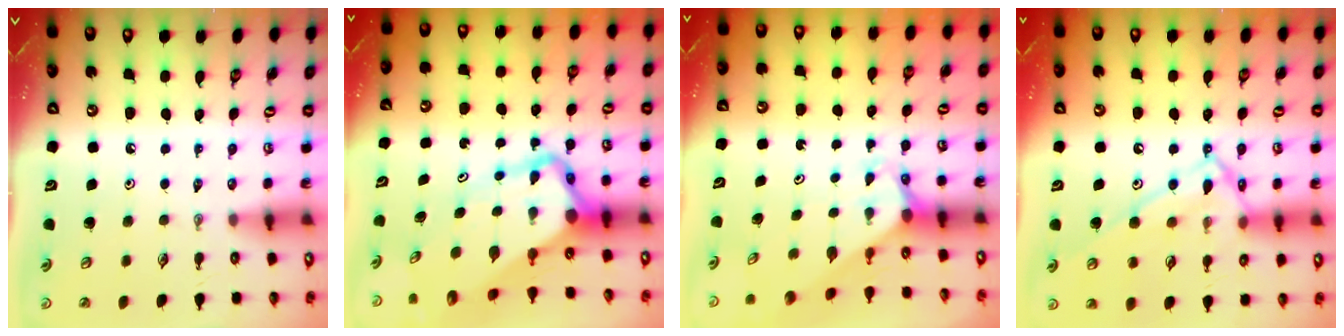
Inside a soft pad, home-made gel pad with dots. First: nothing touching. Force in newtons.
{"total": 10.3, "press": 10.3, "slide": 1.1}
{"total": 2.7, "press": 2.7, "slide": 0.1}
{"total": 14.6, "press": 14.6, "slide": 0.8}